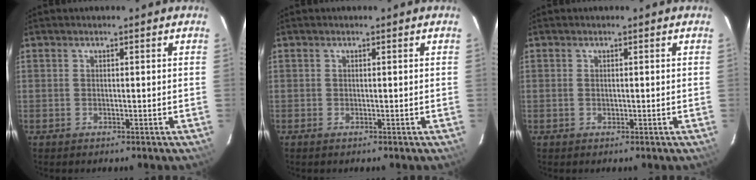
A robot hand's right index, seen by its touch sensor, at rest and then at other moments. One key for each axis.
{"total": 0.0}
{"total": 0.5, "fx": 0.0, "fy": 0.4, "fz": 0.4, "tx": -0.008, "ty": -0.001, "tz": 0.001}